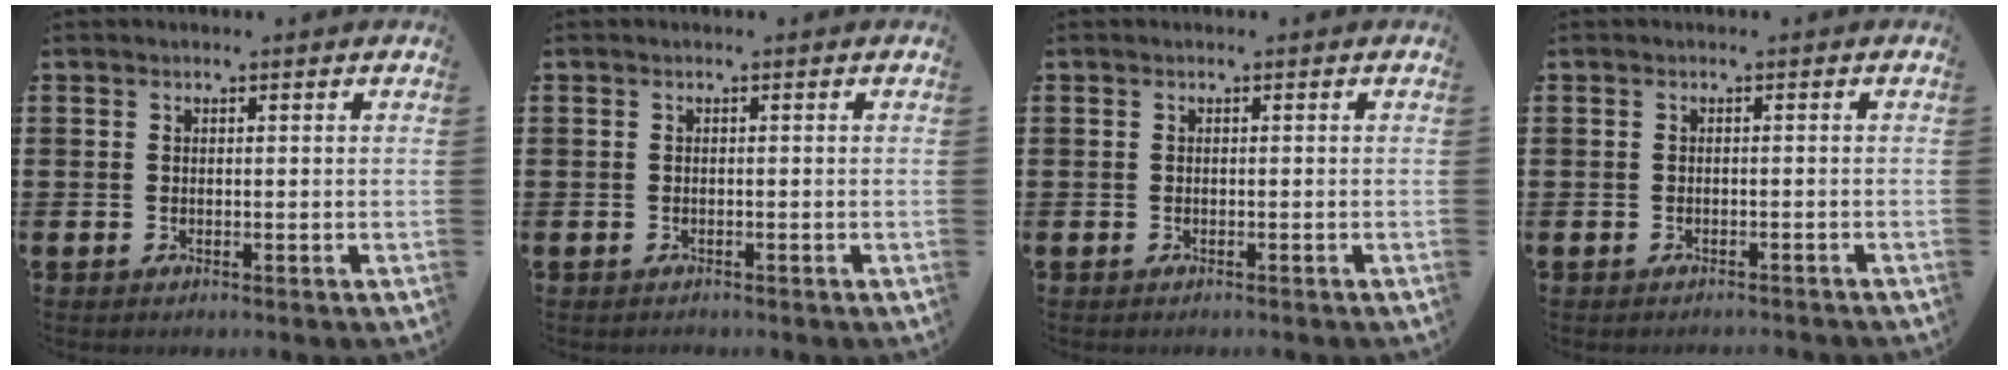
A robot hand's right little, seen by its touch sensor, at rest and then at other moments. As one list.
[{"total": 0.0}, {"total": 0.0}, {"total": 0.6, "force": [-0.6, -0.1, 0.0], "torque": [-0.001, -0.001, -0.013]}]